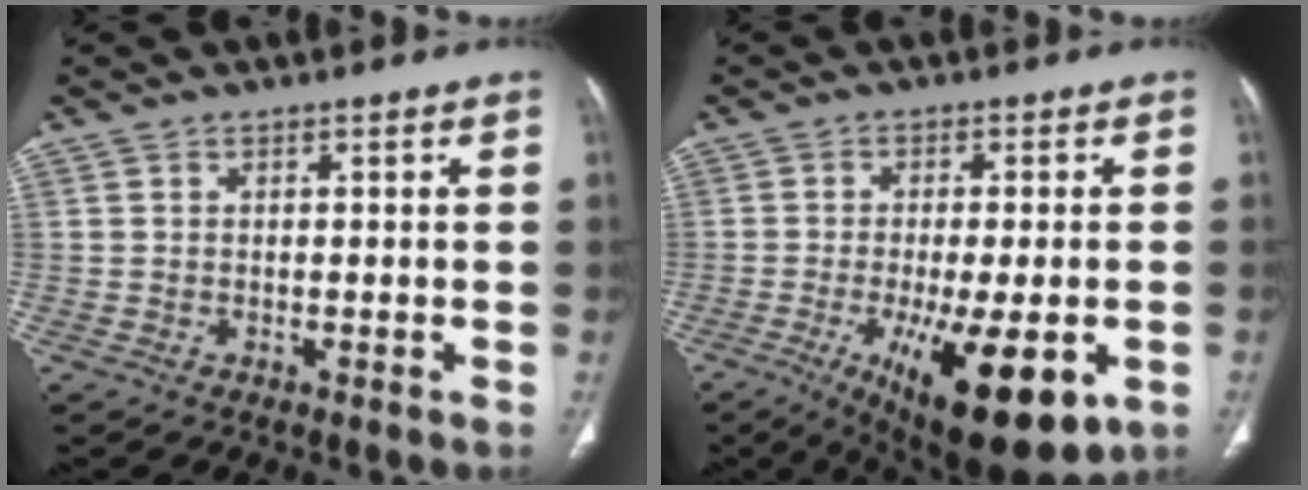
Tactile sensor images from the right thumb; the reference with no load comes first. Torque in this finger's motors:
{"motor_torque": [2.12, 2.88, 0.42, -0.18, 0.37]}